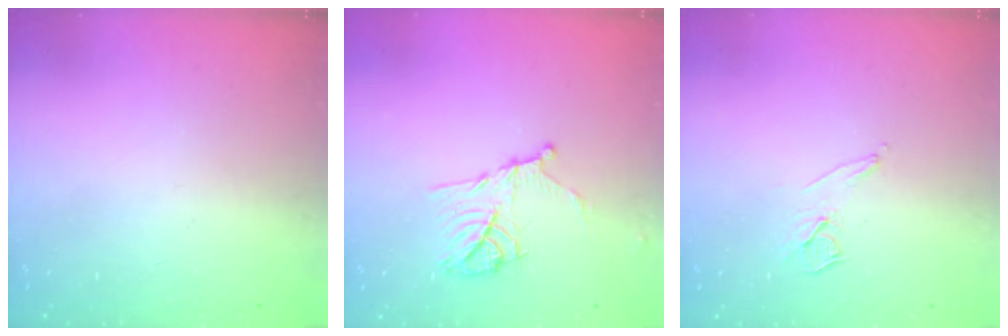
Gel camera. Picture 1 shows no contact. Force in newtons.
{"total": 11.8, "press": 11.8, "slide": 0.5}
{"total": 7.4, "press": 6.8, "slide": 3.1}